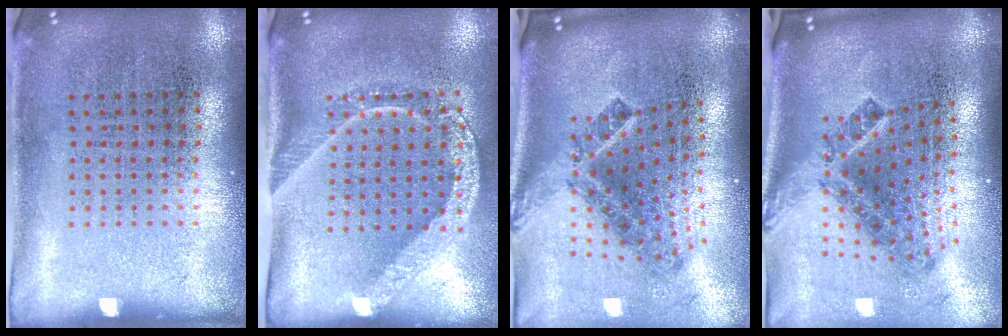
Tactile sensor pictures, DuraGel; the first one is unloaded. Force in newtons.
{"total": 2.0, "press": 1.5, "slide": 1.3}
{"total": 2.5, "press": 1.5, "slide": 2.0}
{"total": 2.5, "press": 1.5, "slide": 2.0}